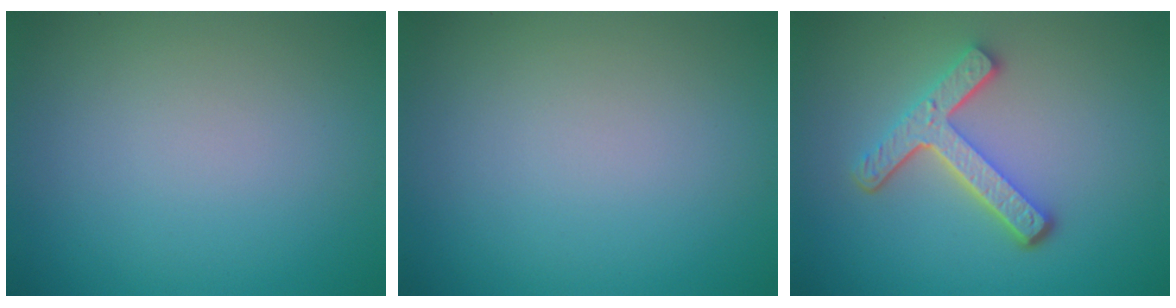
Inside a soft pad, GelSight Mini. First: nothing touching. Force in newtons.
{"total": 0.0}
{"total": 4.7, "press": 3.6, "slide": 3.1}